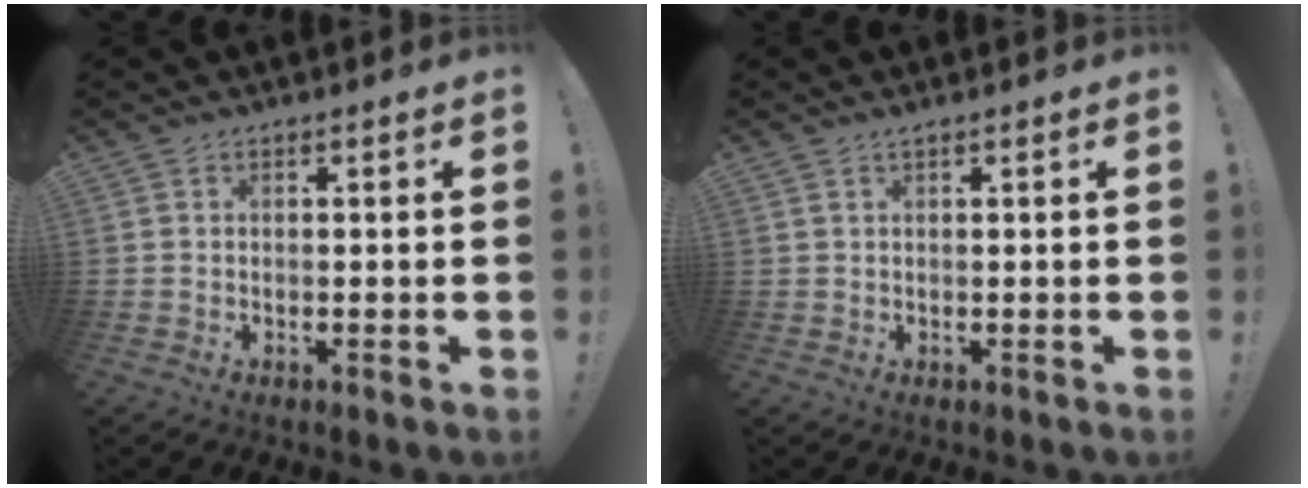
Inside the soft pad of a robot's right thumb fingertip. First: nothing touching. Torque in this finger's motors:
{"motor_torque": [0.09, -0.01, 0.06, 0.07, 0.00]}